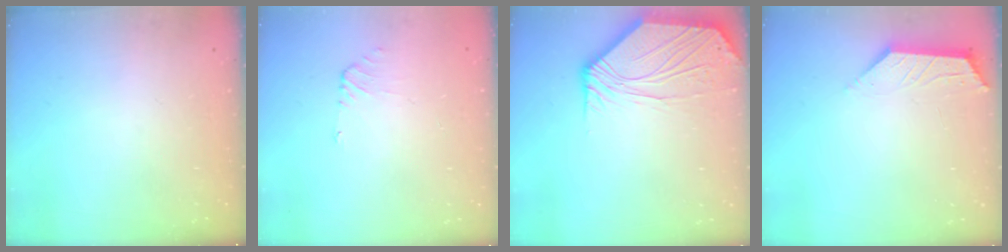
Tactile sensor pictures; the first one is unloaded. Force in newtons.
{"total": 0.6, "press": 0.4, "slide": 0.4}
{"total": 9.0, "press": 9.0, "slide": 1.2}
{"total": 2.1, "press": 2.0, "slide": 0.5}